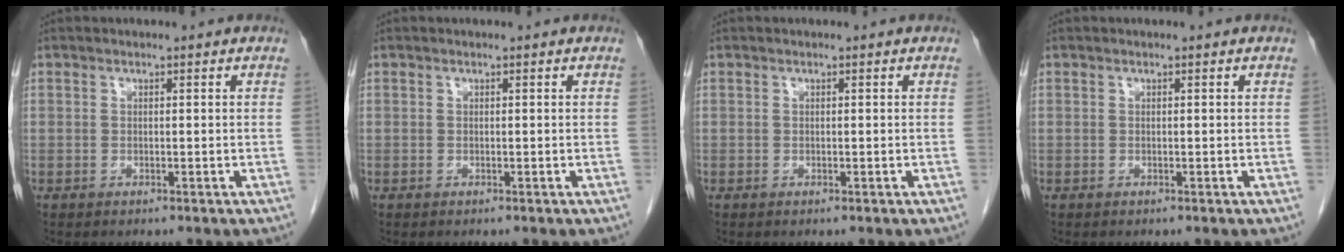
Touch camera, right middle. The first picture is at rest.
{"total": 0.0}
{"total": 0.0}
{"total": 0.0}